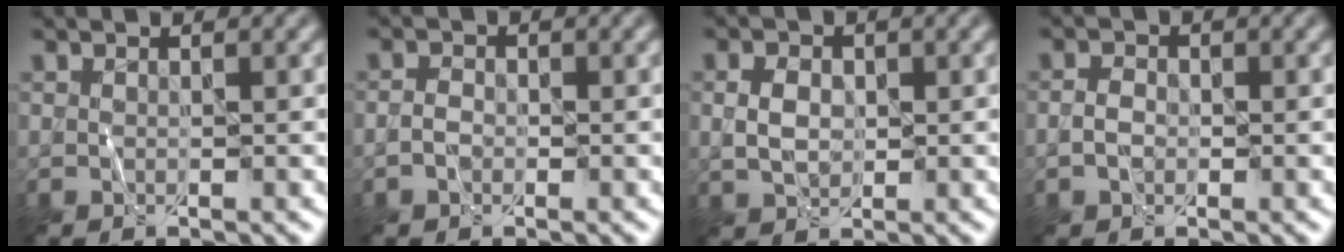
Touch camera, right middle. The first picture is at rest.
{"total": 1.3, "force": [-0.6, 0.9, 0.7], "torque": [-0.016, 0.003, -0.014]}
{"total": 2.8, "force": [0.1, 2.1, 1.8], "torque": [-0.041, 0.002, 0.002]}
{"total": 1.7, "force": [-0.5, 1.2, 1.0], "torque": [-0.022, 0.004, -0.012]}